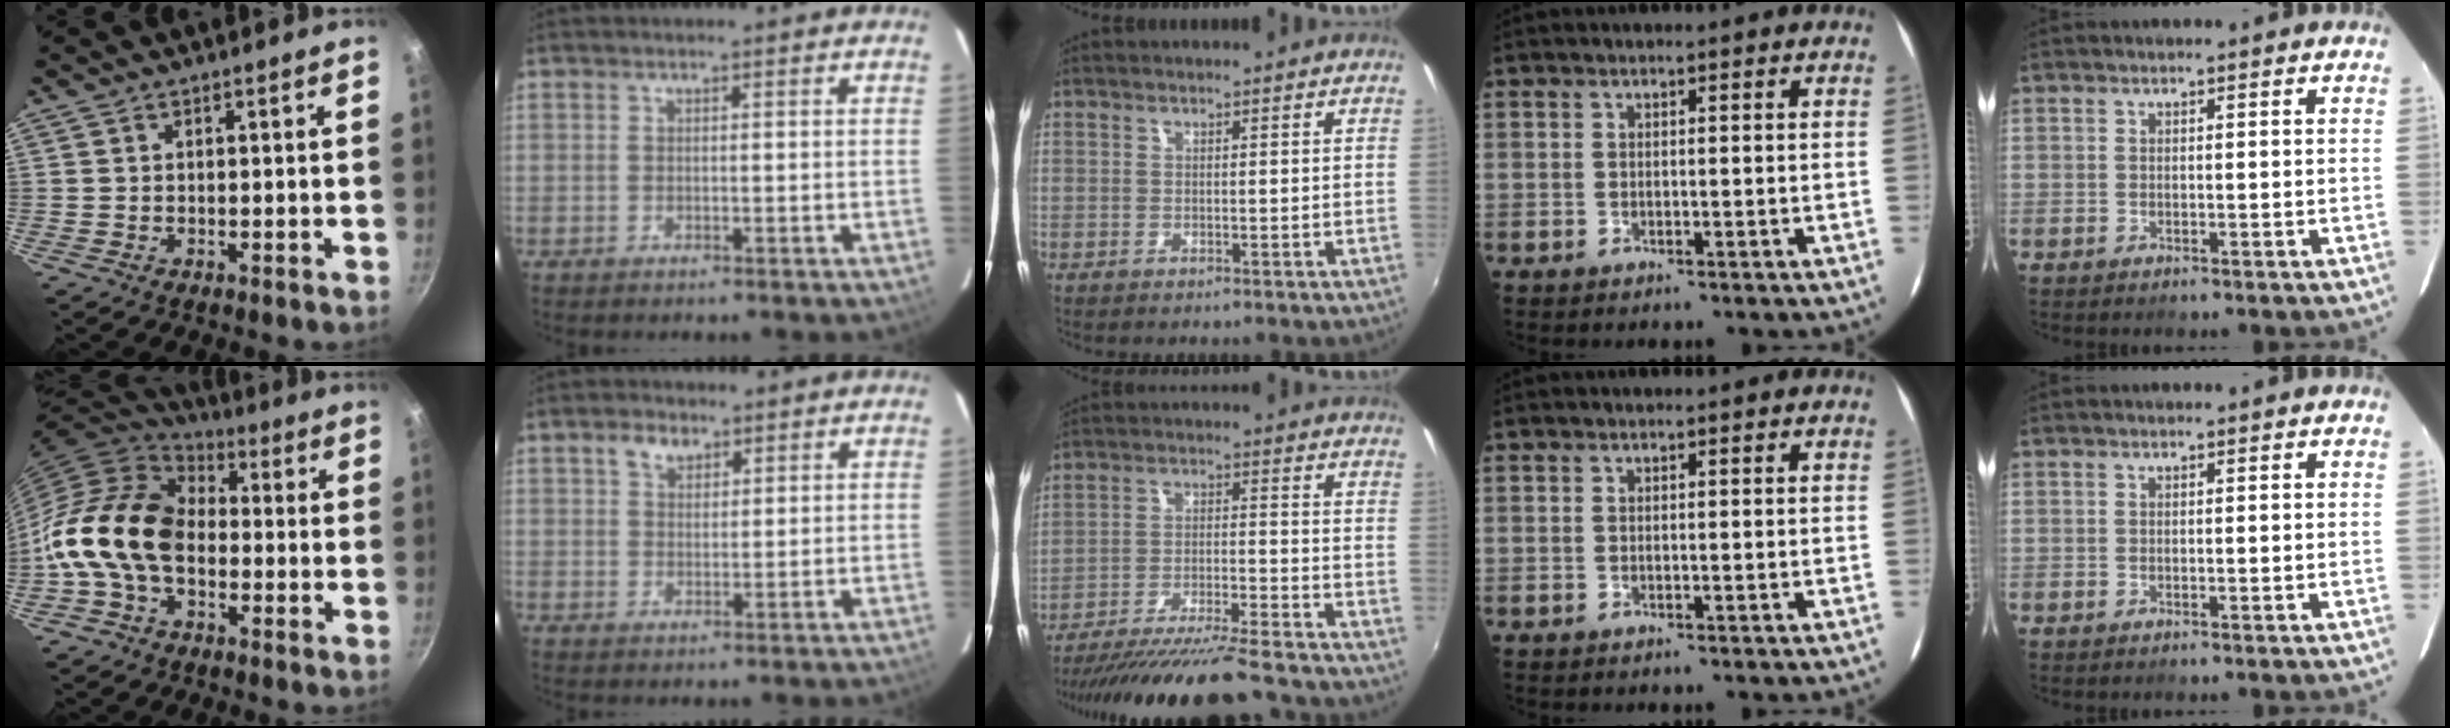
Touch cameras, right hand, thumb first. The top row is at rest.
{"thumb": {"total": 16.0, "force": [-2.6, 11.0, 11.3], "torque": [-0.179, 0.039, -0.072]}, "index": {"total": 3.5, "force": [2.1, 2.3, 1.6], "torque": [-0.025, 0.010, 0.038]}, "middle": {"total": 21.2, "force": [-19.2, 1.9, 8.8], "torque": [-0.169, -0.040, -0.287]}}